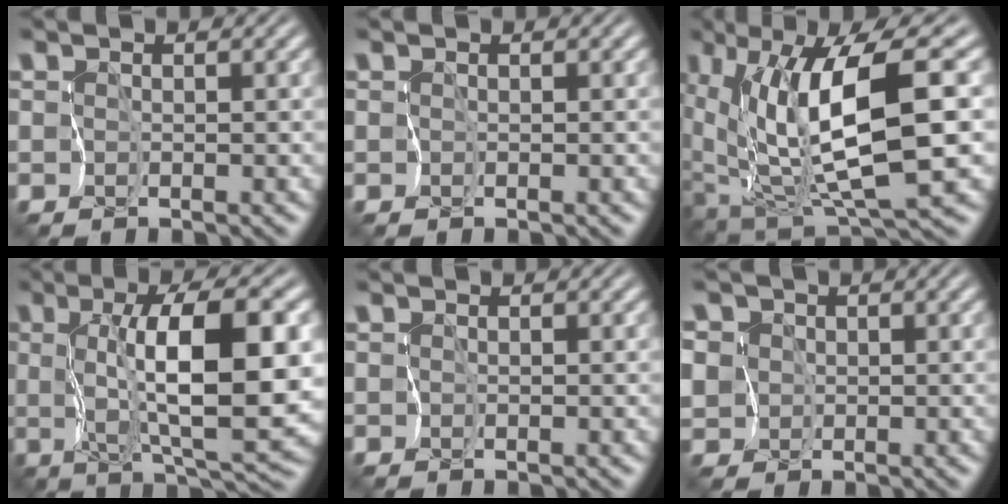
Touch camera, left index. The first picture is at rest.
{"total": 0.0}
{"total": 11.9, "force": [2.1, 3.2, 11.3], "torque": [-0.206, 0.000, 0.047]}
{"total": 9.9, "force": [1.5, 2.4, 9.5], "torque": [-0.140, 0.005, 0.031]}
{"total": 0.0}
{"total": 7.1, "force": [1.7, 6.4, 2.6], "torque": [-0.059, 0.027, -0.006]}